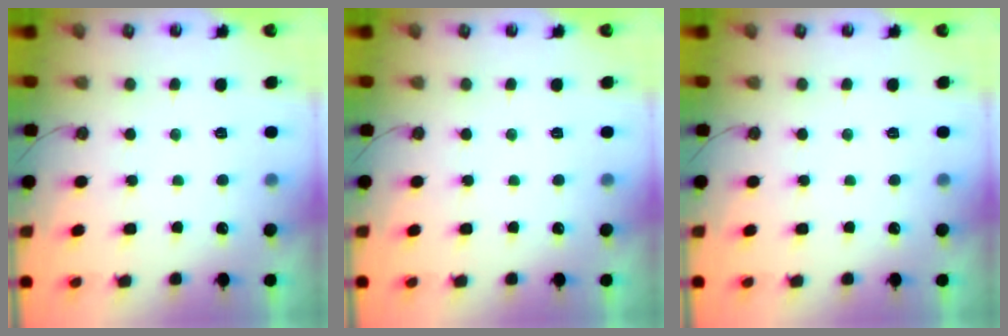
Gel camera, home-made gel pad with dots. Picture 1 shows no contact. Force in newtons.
{"total": 0.0}
{"total": 0.0}